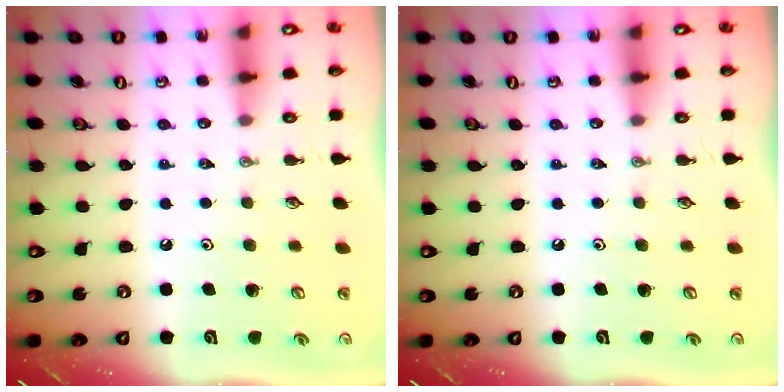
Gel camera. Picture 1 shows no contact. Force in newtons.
{"total": 0.0}